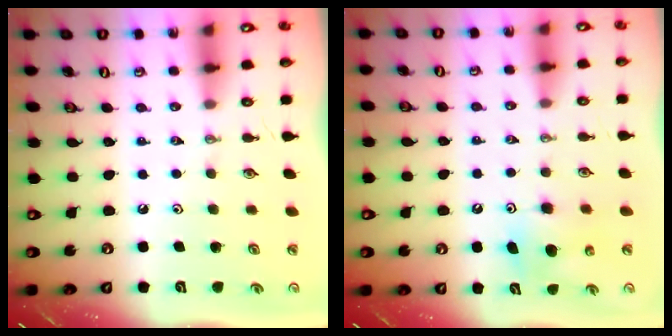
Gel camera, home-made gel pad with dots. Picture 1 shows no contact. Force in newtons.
{"total": 8.1, "press": 8.0, "slide": 0.7}